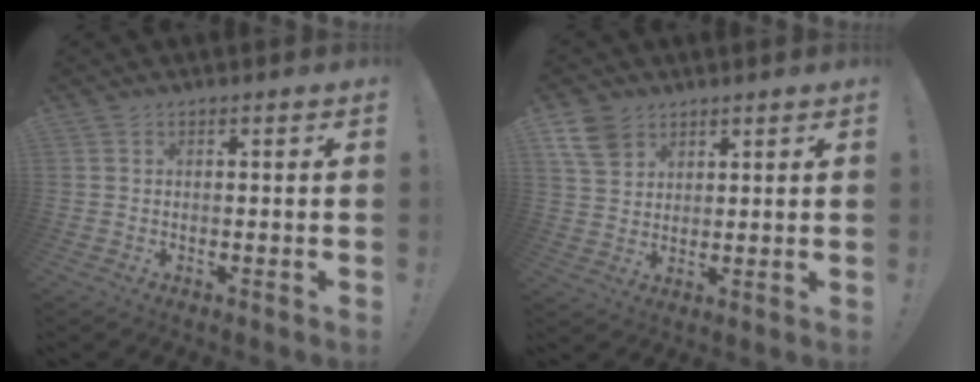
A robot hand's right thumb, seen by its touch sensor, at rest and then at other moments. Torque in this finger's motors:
{"motor_torque": [-0.08, 0.08, 0.09, -0.05, 0.01]}